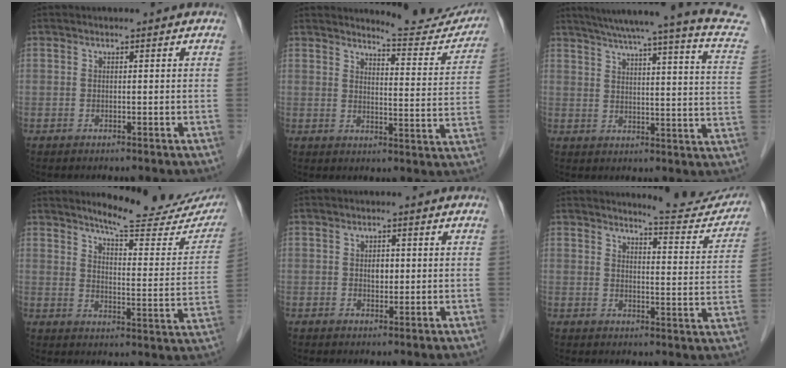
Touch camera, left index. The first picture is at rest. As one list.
[{"total": 11.2, "force": [11.0, 1.1, 1.6], "torque": [-0.009, -0.056, 0.121]}, {"total": 22.0, "force": [18.8, -0.6, 11.4], "torque": [-0.165, -0.053, 0.218]}, {"total": 17.5, "force": [15.6, 2.9, 7.3], "torque": [-0.084, -0.066, 0.183]}, {"total": 1.8, "force": [-0.4, 1.2, 1.3], "torque": [-0.022, -0.006, -0.004]}, {"total": 10.1, "force": [9.9, 0.9, 1.6], "torque": [-0.011, -0.045, 0.109]}]